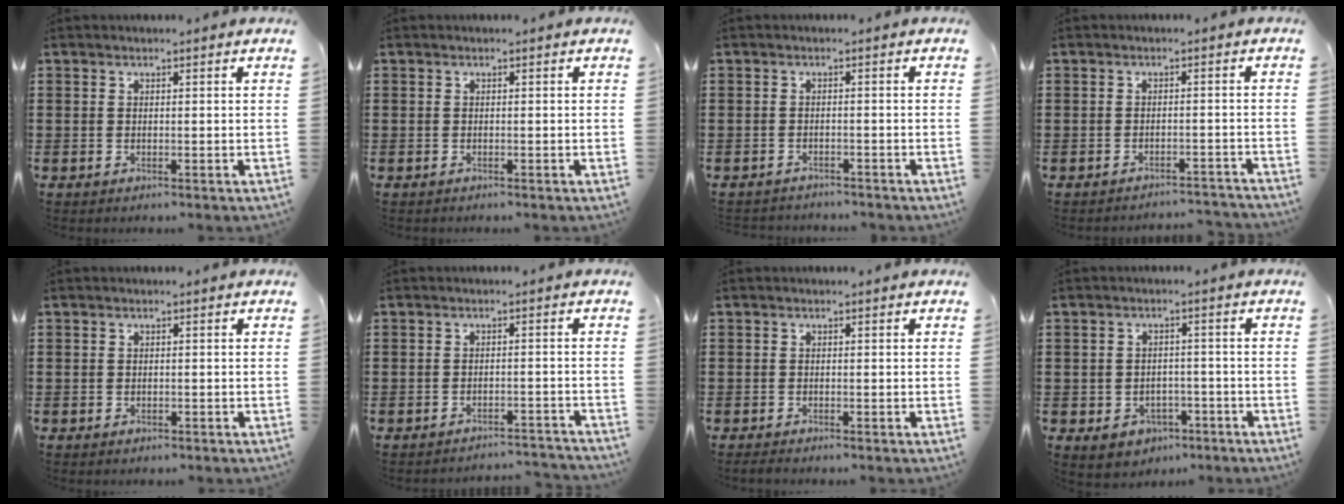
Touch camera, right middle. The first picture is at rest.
{"total": 0.0}
{"total": 1.6, "force": [-1.6, 0.2, -0.1], "torque": [-0.005, -0.001, -0.035]}
{"total": 2.2, "force": [-2.2, 0.0, -0.3], "torque": [-0.002, 0.000, -0.048]}
{"total": 0.5, "force": [-0.5, 0.2, 0.0], "torque": [-0.002, 0.001, -0.010]}
{"total": 2.3, "force": [-2.3, -0.1, 0.2], "torque": [-0.008, -0.002, -0.048]}
{"total": 0.6, "force": [-0.6, 0.1, 0.1], "torque": [-0.005, -0.004, -0.011]}
{"total": 3.1, "force": [-2.2, 2.2, 0.3], "torque": [-0.015, 0.005, -0.044]}